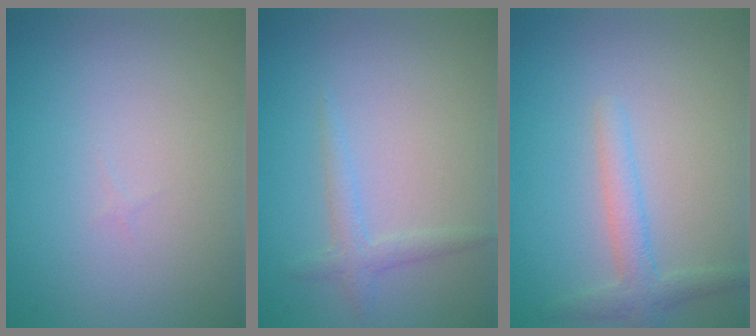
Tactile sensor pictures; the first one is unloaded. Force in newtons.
{"total": 0.9, "press": 0.9, "slide": 0.1}
{"total": 2.3, "press": 2.3, "slide": 0.1}